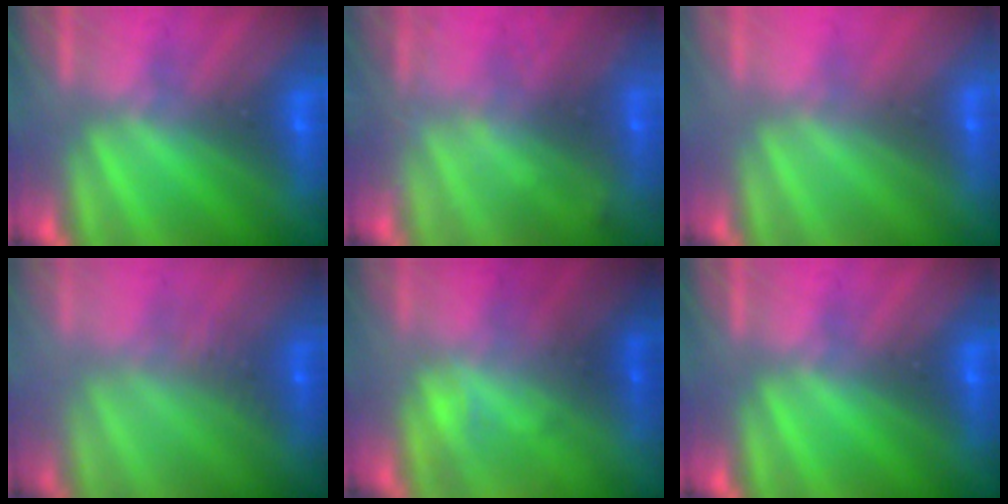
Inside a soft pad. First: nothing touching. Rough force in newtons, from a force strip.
{"total": 2.1}
{"total": 2.9}
{"total": 2.9}
{"total": 1.8}
{"total": 0.0}